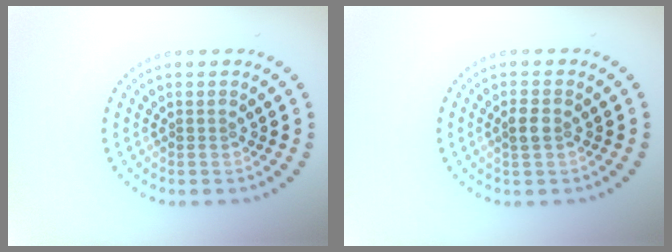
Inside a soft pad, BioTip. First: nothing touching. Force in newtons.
{"total": 1.6, "press": 1.6, "slide": 0.2}